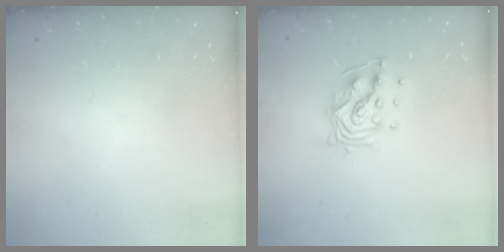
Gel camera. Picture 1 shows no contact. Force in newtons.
{"total": 10.2, "press": 10.2, "slide": 1.2}